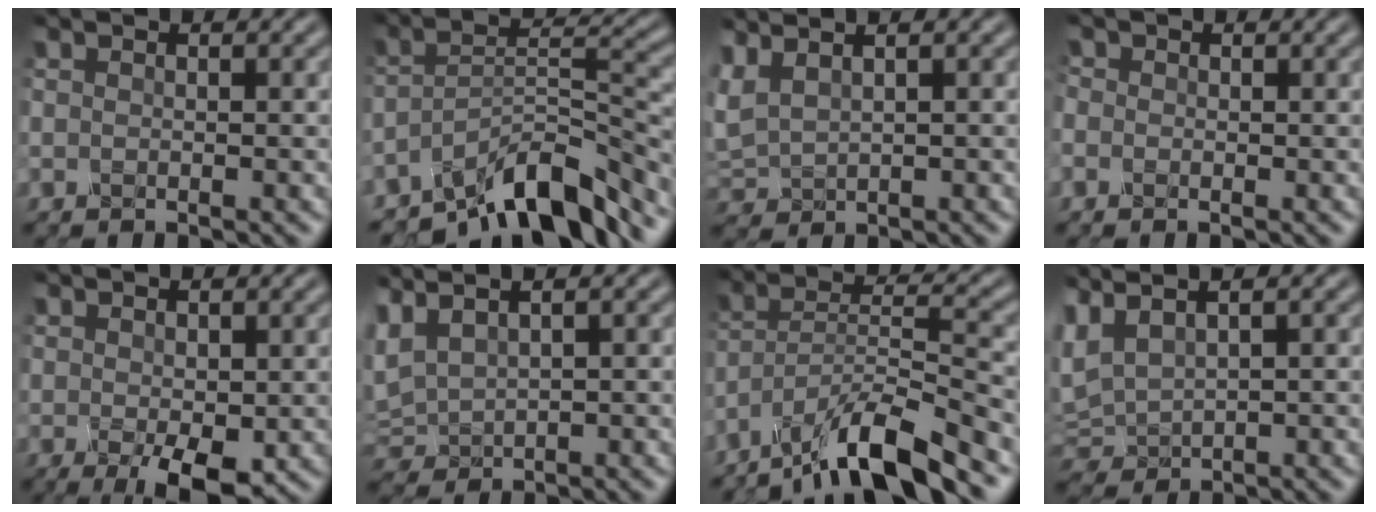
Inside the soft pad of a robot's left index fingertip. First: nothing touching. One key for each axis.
{"total": 9.3, "fx": -7.2, "fy": 2.3, "fz": 5.3, "tx": -0.073, "ty": 0.003, "tz": -0.133}
{"total": 1.8, "fx": 1.2, "fy": 0.8, "fz": 1.1, "tx": -0.045, "ty": 0.011, "tz": 0.037}
{"total": 1.1, "fx": 0.0, "fy": 1.1, "fz": 0.1, "tx": -0.006, "ty": -0.002, "tz": -0.006}
{"total": 3.3, "fx": -0.5, "fy": 1.4, "fz": 2.9, "tx": -0.053, "ty": -0.011, "tz": 0.000}
{"total": 2.7, "fx": 1.5, "fy": 1.5, "fz": 1.6, "tx": -0.055, "ty": 0.012, "tz": 0.038}
{"total": 9.2, "fx": -7.2, "fy": 1.6, "fz": 5.6, "tx": -0.088, "ty": 0.005, "tz": -0.138}
{"total": 2.9, "fx": 1.8, "fy": 1.4, "fz": 1.8, "tx": -0.065, "ty": 0.011, "tz": 0.044}